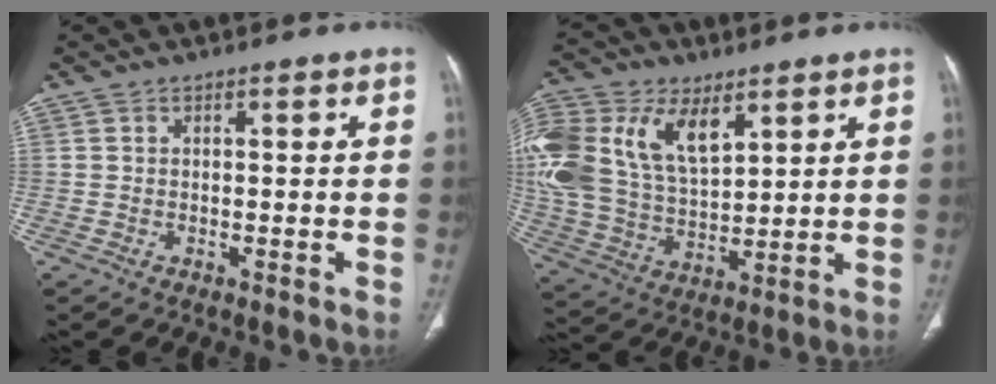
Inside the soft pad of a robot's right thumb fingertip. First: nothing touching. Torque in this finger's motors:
{"motor_torque": [0.47, 0.52, 1.28, 0.79, 0.26]}